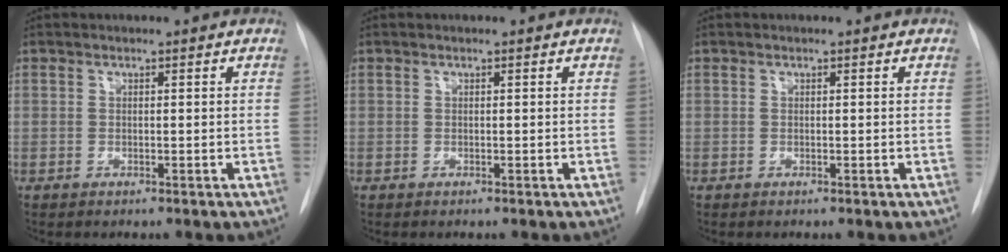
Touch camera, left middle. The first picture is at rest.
{"total": 0.0}
{"total": 0.0}